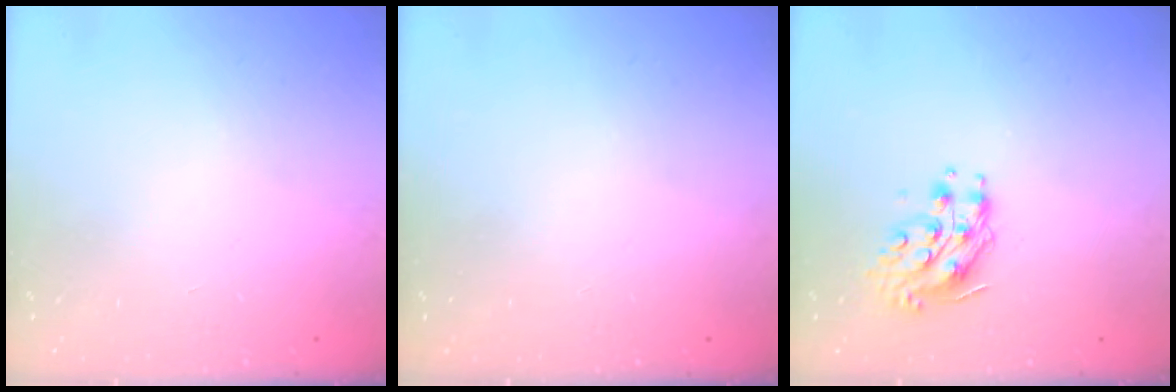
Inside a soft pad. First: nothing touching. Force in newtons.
{"total": 0.0}
{"total": 9.0, "press": 9.0, "slide": 0.4}